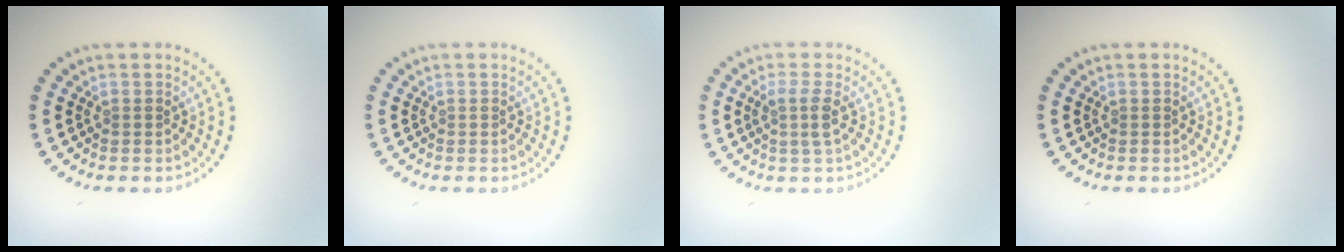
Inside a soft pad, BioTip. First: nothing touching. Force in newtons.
{"total": 0.0}
{"total": 1.8, "press": 1.4, "slide": 1.2}
{"total": 0.0}